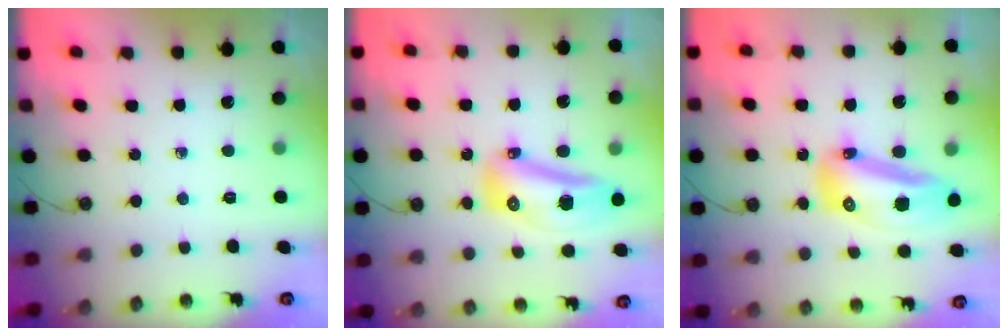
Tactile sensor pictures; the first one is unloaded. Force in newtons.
{"total": 13.7, "press": 13.6, "slide": 1.8}
{"total": 14.7, "press": 14.6, "slide": 1.7}